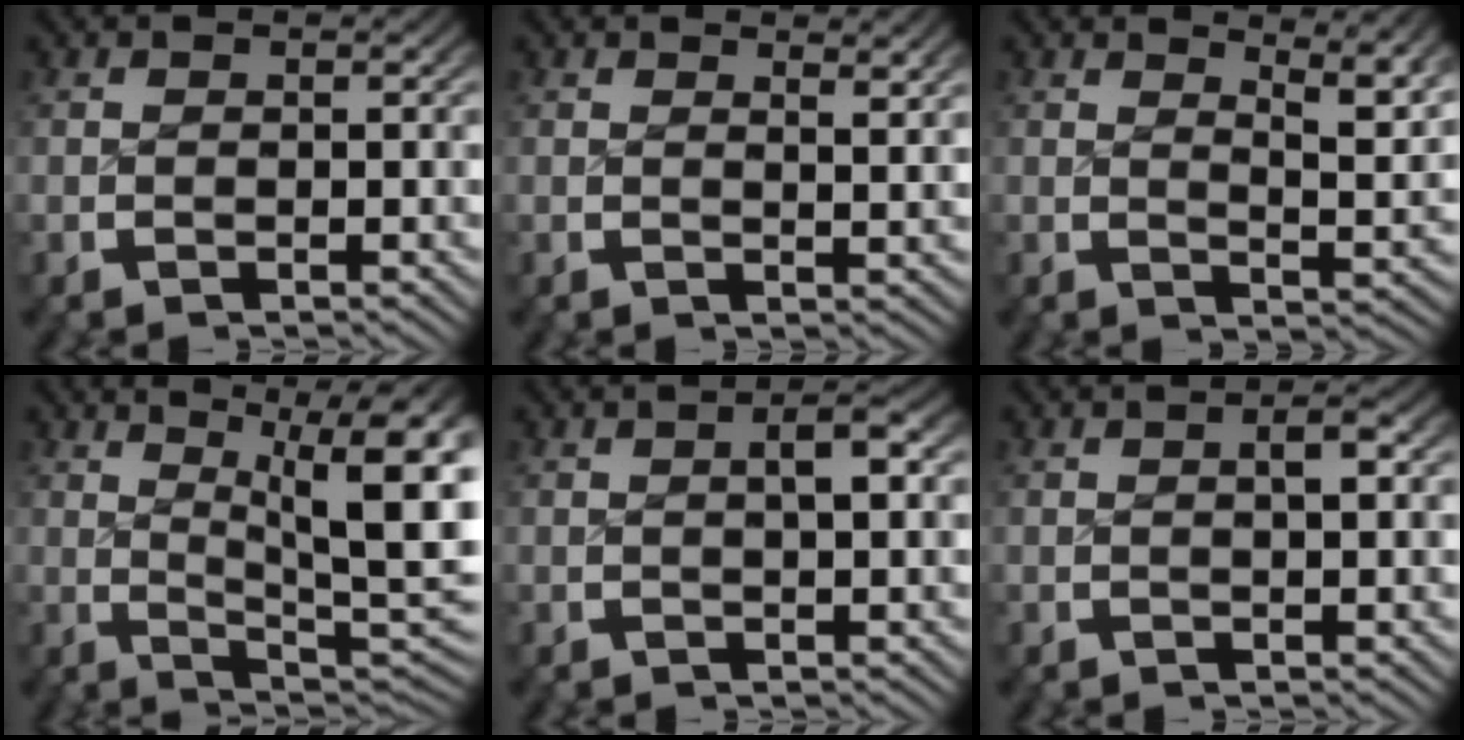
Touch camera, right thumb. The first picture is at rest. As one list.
[{"total": 1.5, "force": [1.1, 0.1, 1.0], "torque": [-0.011, -0.005, 0.018]}, {"total": 4.6, "force": [2.6, 1.3, 3.6], "torque": [-0.041, -0.009, 0.042]}, {"total": 11.4, "force": [2.0, 5.9, 9.6], "torque": [-0.128, -0.028, 0.039]}, {"total": 2.1, "force": [0.2, 0.7, 2.0], "torque": [-0.028, 0.007, 0.002]}, {"total": 1.4, "force": [0.1, 0.4, 1.3], "torque": [-0.017, 0.004, 0.001]}]